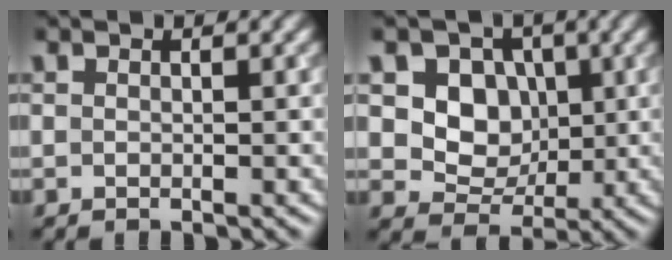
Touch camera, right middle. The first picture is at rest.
{"total": 5.7, "force": [1.1, 4.6, 3.0], "torque": [-0.053, -0.006, 0.011]}